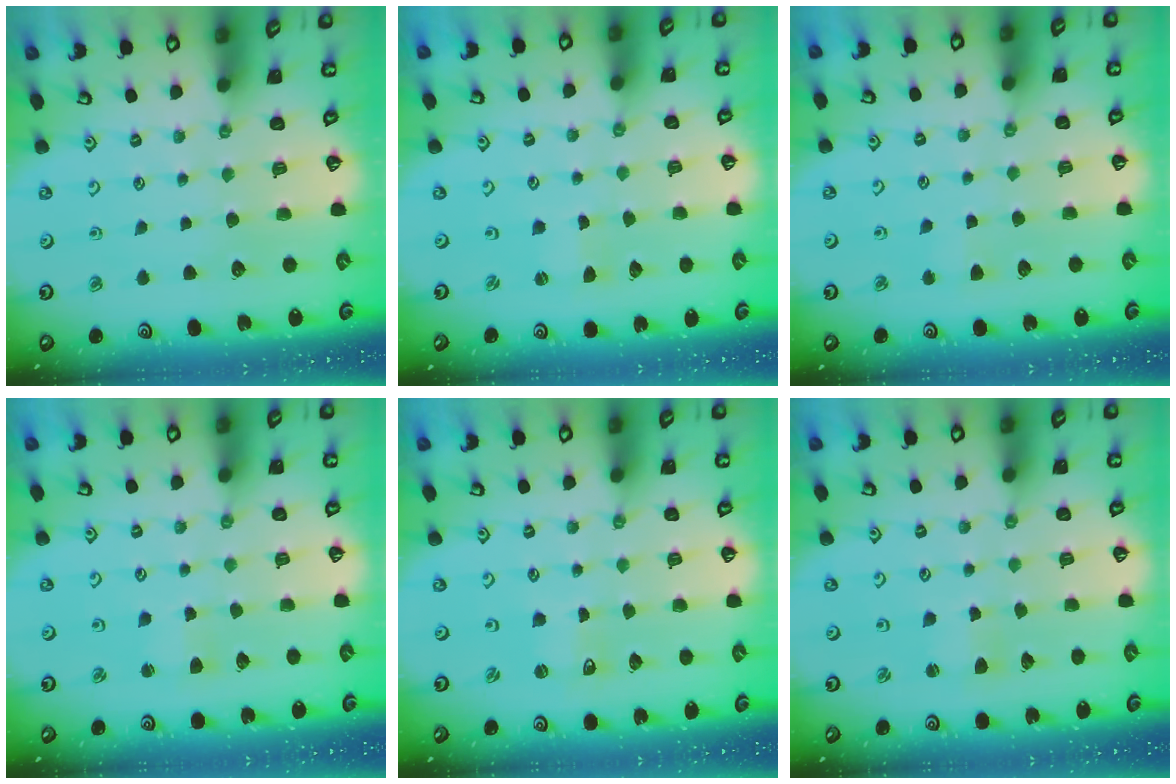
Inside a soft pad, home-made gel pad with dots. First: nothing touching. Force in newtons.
{"total": 0.0}
{"total": 2.7, "press": 2.7, "slide": 0.4}
{"total": 2.8, "press": 2.8, "slide": 0.3}
{"total": 0.0}
{"total": 2.9, "press": 2.8, "slide": 0.4}